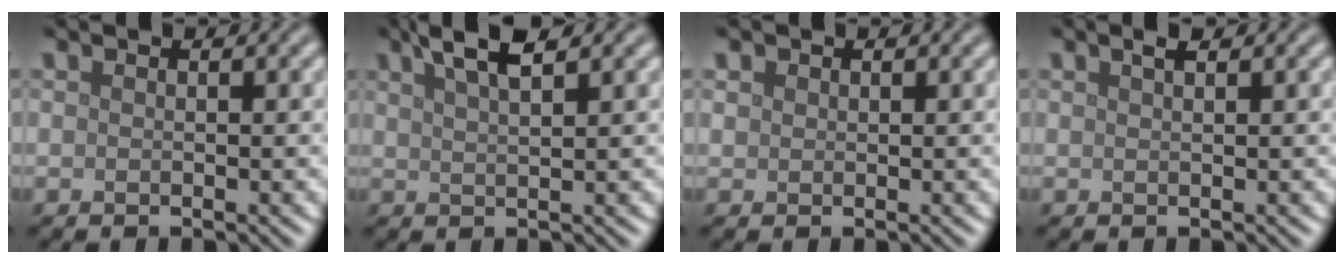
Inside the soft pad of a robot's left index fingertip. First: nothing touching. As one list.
[{"total": 3.6, "force": [2.4, 0.8, 2.5], "torque": [-0.034, 0.010, 0.042]}, {"total": 0.8, "force": [0.4, 0.7, 0.1], "torque": [0.000, 0.000, 0.007]}, {"total": 1.0, "force": [0.7, 0.2, 0.6], "torque": [-0.012, 0.003, 0.012]}]